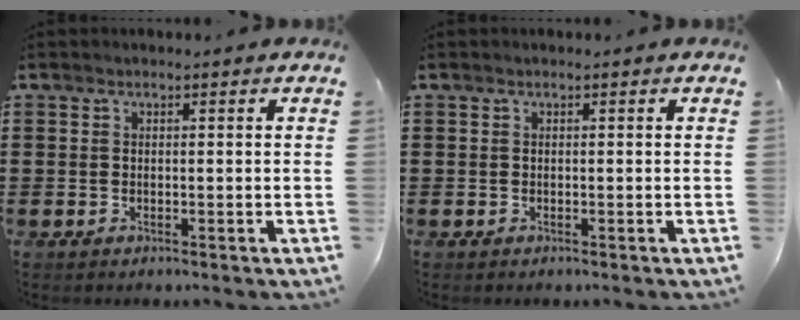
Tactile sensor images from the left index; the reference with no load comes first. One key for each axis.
{"total": 0.0}